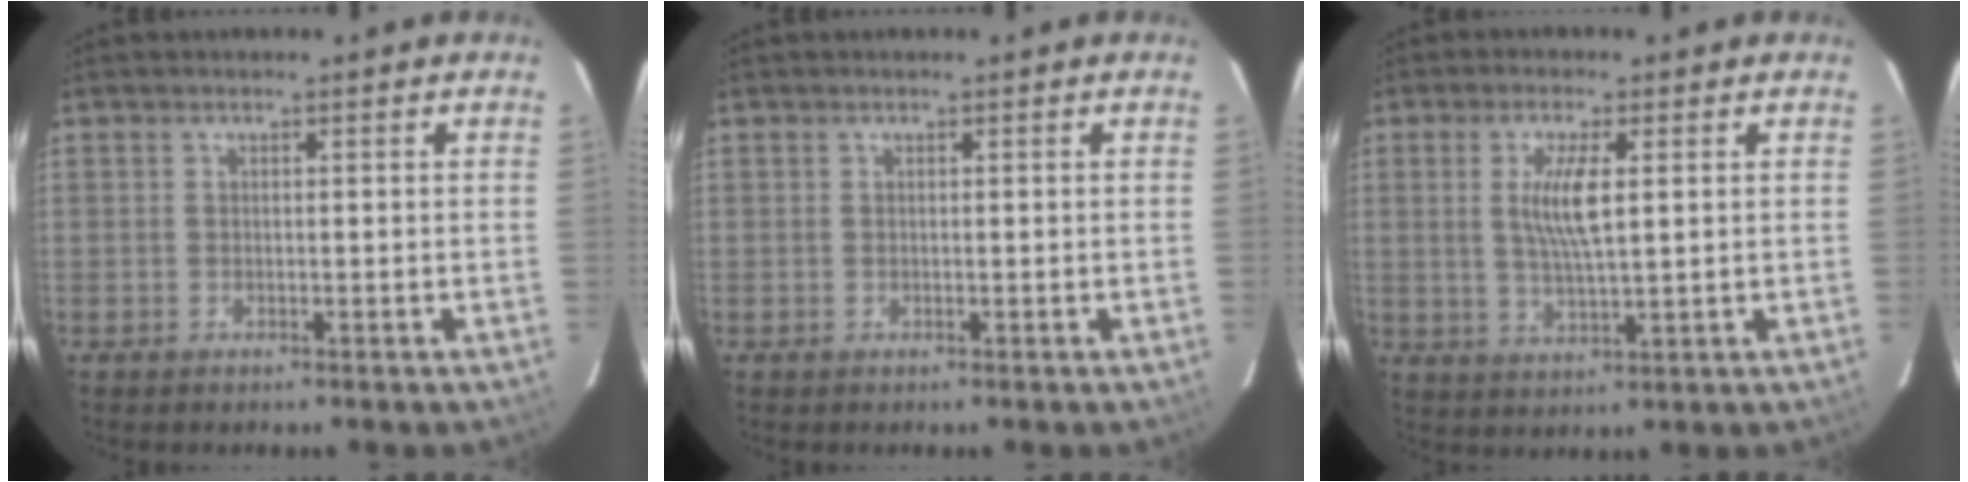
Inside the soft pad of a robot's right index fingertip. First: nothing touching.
{"total": 0.0}
{"total": 6.6, "force": [1.3, 1.2, 6.3], "torque": [-0.123, -0.003, 0.026]}